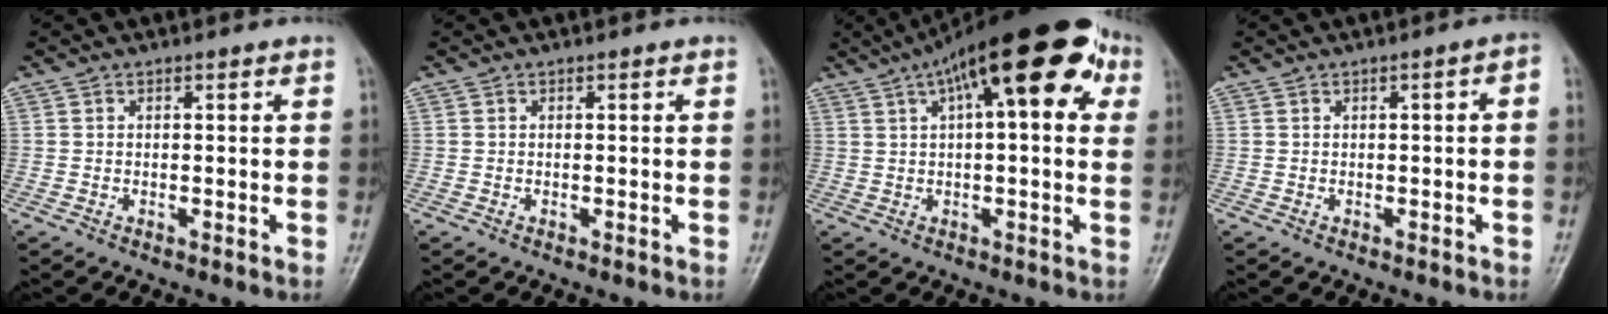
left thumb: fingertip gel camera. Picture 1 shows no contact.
{"total": 0.0}
{"total": 20.4, "force": [8.0, 7.2, 17.3], "torque": [-0.254, 0.038, 0.115]}
{"total": 2.1, "force": [-0.2, 0.6, 2.0], "torque": [-0.028, 0.016, -0.003]}